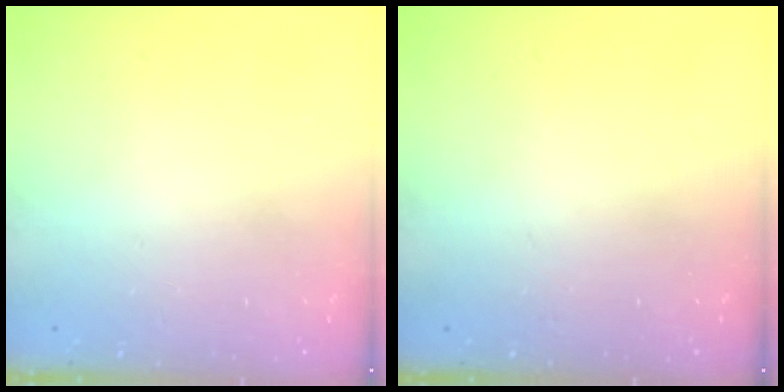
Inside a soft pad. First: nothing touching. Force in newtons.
{"total": 0.0}